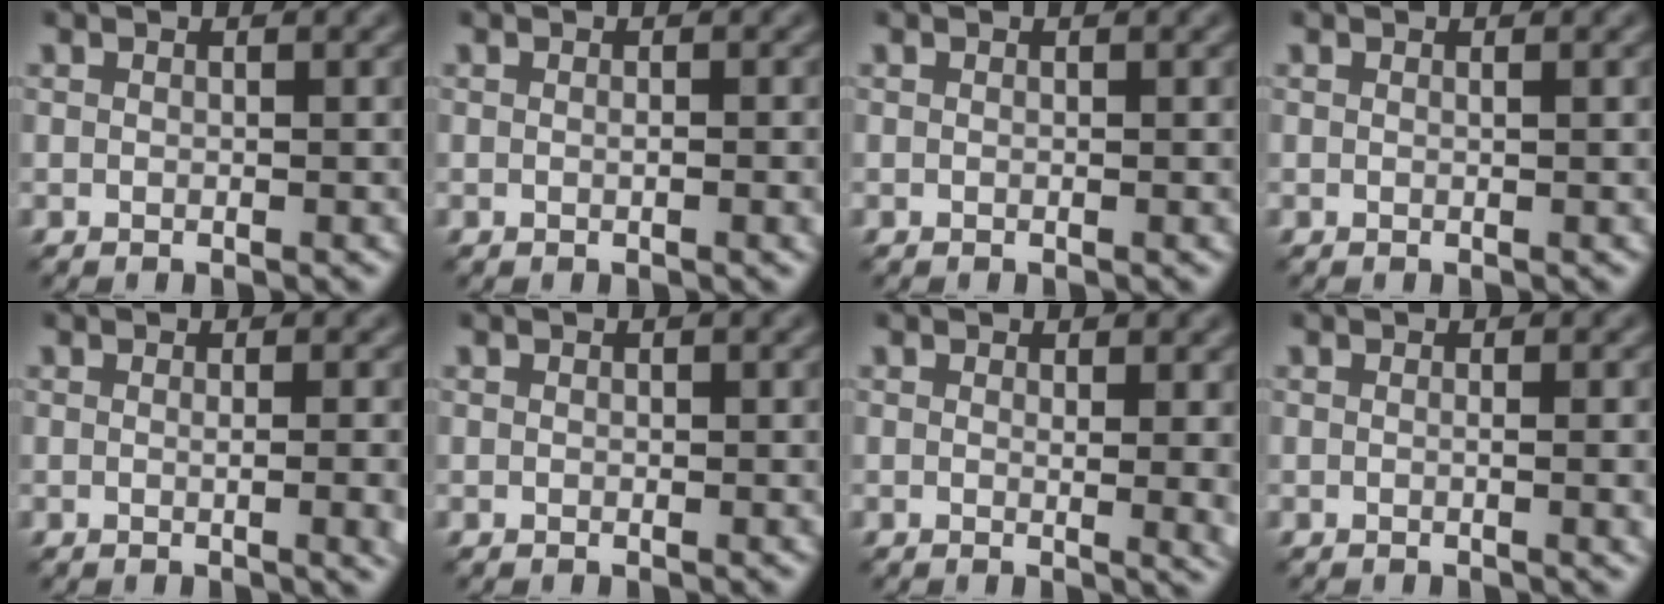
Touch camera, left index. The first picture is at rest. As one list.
[{"total": 1.2, "force": [-0.1, 0.2, 1.1], "torque": [-0.016, -0.002, -0.001]}, {"total": 0.0}, {"total": 0.5, "force": [0.1, 0.2, 0.5], "torque": [-0.001, 0.003, -0.001]}, {"total": 3.4, "force": [-0.2, 1.2, 3.2], "torque": [-0.022, 0.002, -0.001]}, {"total": 0.0}, {"total": 2.8, "force": [0.6, 0.9, 2.6], "torque": [-0.023, -0.005, 0.009]}, {"total": 2.4, "force": [-0.1, 0.8, 2.2], "torque": [-0.018, 0.000, -0.004]}]